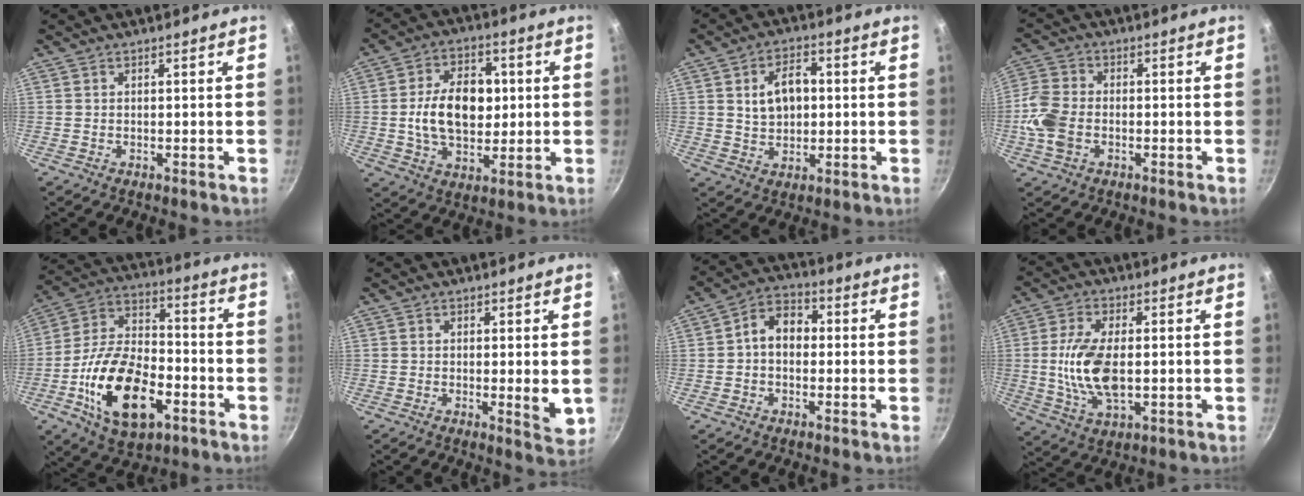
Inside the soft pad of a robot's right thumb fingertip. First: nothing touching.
{"total": 13.9, "force": [0.8, 9.3, 10.3], "torque": [-0.142, 0.005, 0.008]}
{"total": 8.3, "force": [1.1, 5.7, 6.0], "torque": [-0.081, 0.008, 0.019]}
{"total": 7.9, "force": [-2.0, 5.5, 5.4], "torque": [-0.113, 0.014, -0.053]}
{"total": 20.6, "force": [-7.3, 11.2, 15.7], "torque": [-0.276, 0.033, -0.134]}
{"total": 4.3, "force": [0.0, 1.0, 4.2], "torque": [-0.060, -0.017, -0.002]}
{"total": 9.4, "force": [0.7, 6.6, 6.7], "torque": [-0.071, 0.028, -0.003]}
{"total": 11.7, "force": [-0.2, 5.9, 10.1], "torque": [-0.200, -0.002, -0.004]}